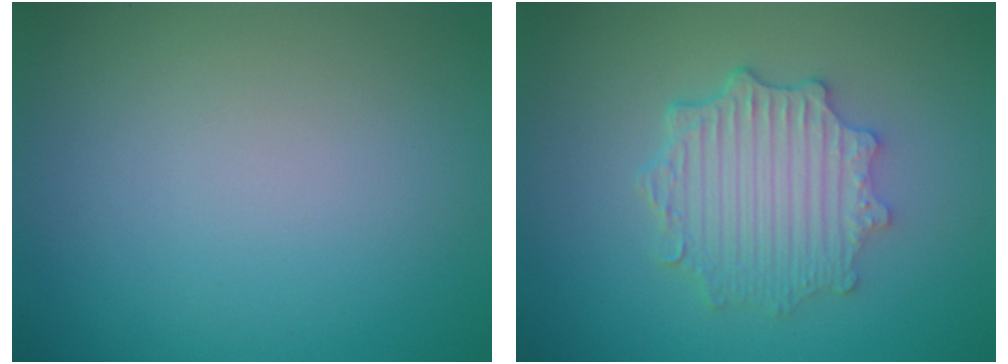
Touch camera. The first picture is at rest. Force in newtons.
{"total": 4.9, "press": 3.9, "slide": 2.9}